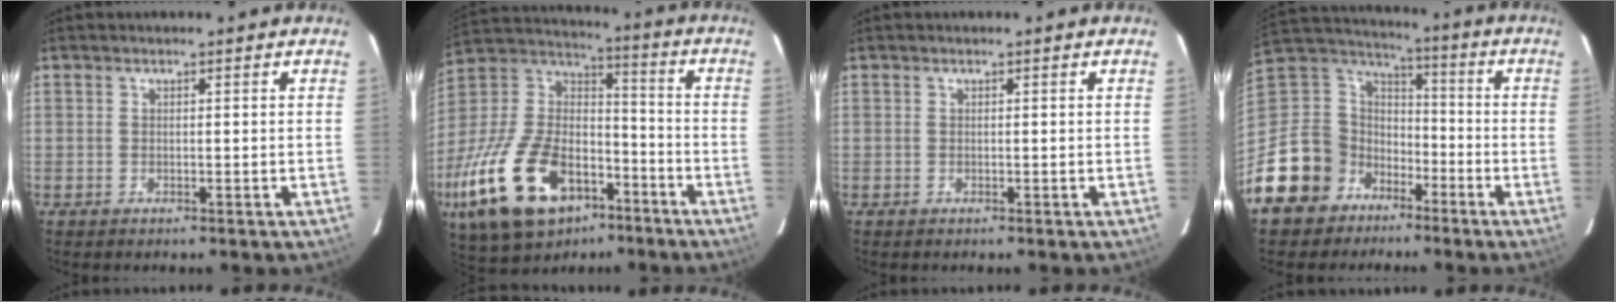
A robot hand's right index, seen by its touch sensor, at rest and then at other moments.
{"total": 30.1, "force": [-15.6, 16.5, 19.7], "torque": [-0.415, -0.010, -0.254]}
{"total": 0.0}
{"total": 15.3, "force": [-9.0, 12.1, 2.7], "torque": [-0.094, 0.049, -0.157]}